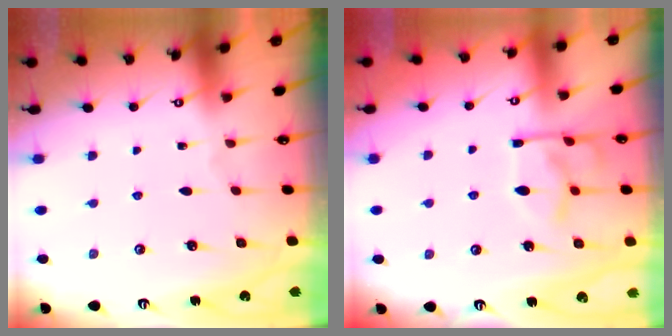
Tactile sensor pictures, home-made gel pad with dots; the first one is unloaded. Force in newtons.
{"total": 11.7, "press": 11.6, "slide": 0.9}